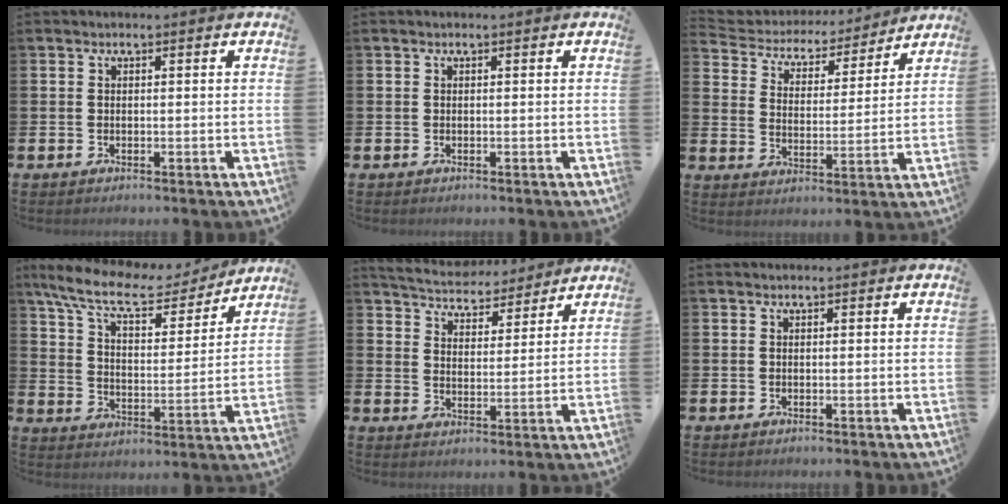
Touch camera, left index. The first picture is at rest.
{"total": 0.0}
{"total": 4.6, "force": [4.2, 1.8, 0.3], "torque": [-0.038, -0.037, 0.066]}
{"total": 10.2, "force": [8.8, 2.7, 4.5], "torque": [-0.121, -0.050, 0.148]}
{"total": 5.4, "force": [5.3, 1.2, 0.1], "torque": [-0.034, -0.033, 0.094]}
{"total": 0.0}